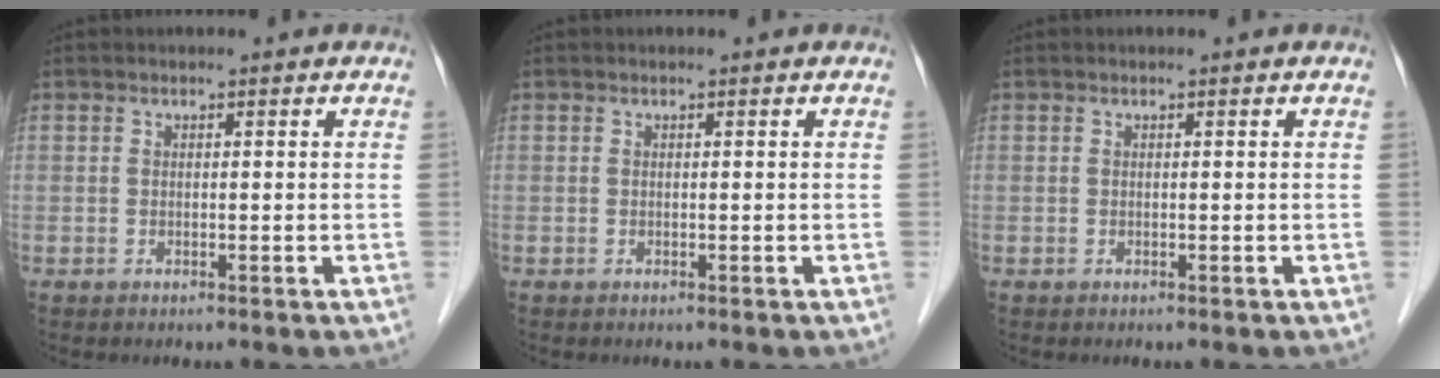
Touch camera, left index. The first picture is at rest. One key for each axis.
{"total": 0.0}
{"total": 0.0}